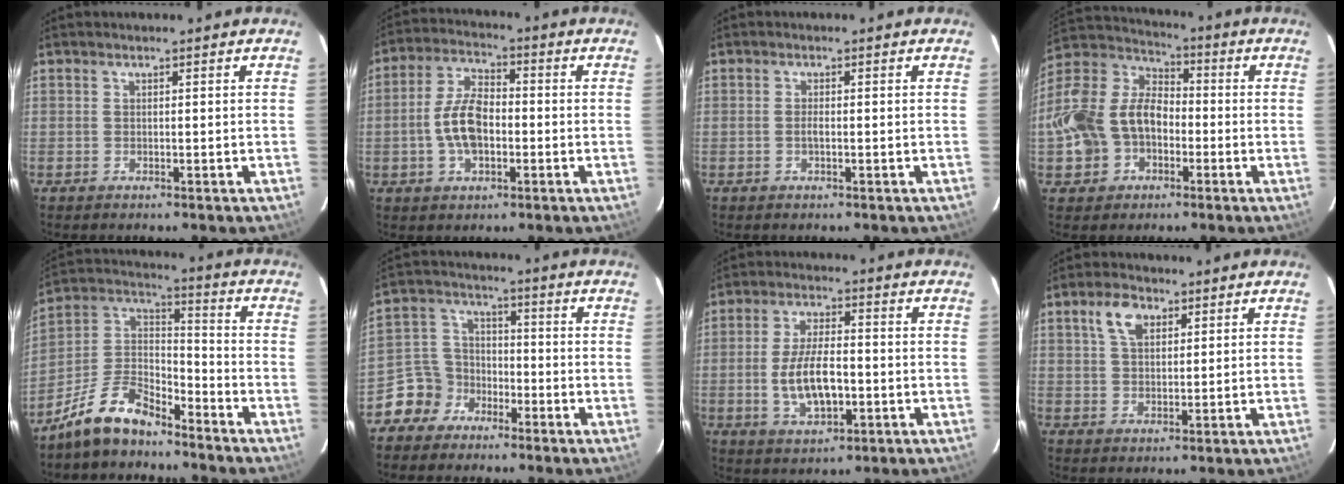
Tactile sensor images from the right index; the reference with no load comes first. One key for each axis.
{"total": 9.0, "fx": -1.7, "fy": 4.9, "fz": 7.4, "tx": -0.150, "ty": 0.012, "tz": -0.028}
{"total": 1.0, "fx": -0.3, "fy": 0.2, "fz": 0.9, "tx": -0.019, "ty": -0.001, "tz": -0.006}
{"total": 18.7, "fx": -4.7, "fy": 14.5, "fz": 10.7, "tx": -0.273, "ty": 0.035, "tz": -0.084}
{"total": 12.3, "fx": -9.5, "fy": 5.0, "fz": 6.0, "tx": -0.140, "ty": 0.036, "tz": -0.183}
{"total": 7.7, "fx": -5.1, "fy": 5.7, "fz": 0.3, "tx": -0.019, "ty": 0.035, "tz": -0.107}
{"total": 10.0, "fx": -1.9, "fy": 4.5, "fz": 8.8, "tx": -0.173, "ty": -0.004, "tz": -0.029}
{"total": 5.5, "fx": 2.6, "fy": 3.2, "fz": 3.6, "tx": -0.068, "ty": 0.015, "tz": 0.048}